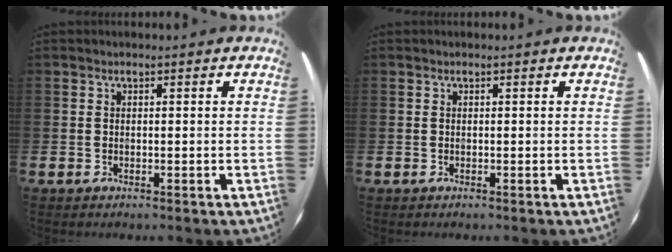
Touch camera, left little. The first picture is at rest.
{"total": 0.0}